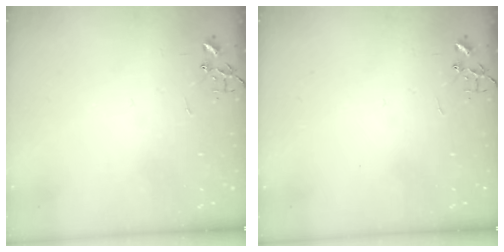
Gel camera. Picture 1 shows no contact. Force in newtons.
{"total": 0.0}